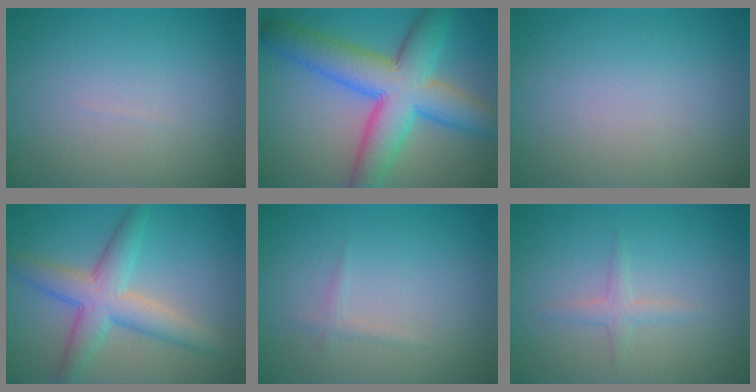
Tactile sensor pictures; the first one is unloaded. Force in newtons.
{"total": 10.2, "press": 10.2, "slide": 0.3}
{"total": 0.0}
{"total": 5.5, "press": 5.5, "slide": 0.2}
{"total": 0.8, "press": 0.8, "slide": 0.0}
{"total": 1.9, "press": 1.9, "slide": 0.1}